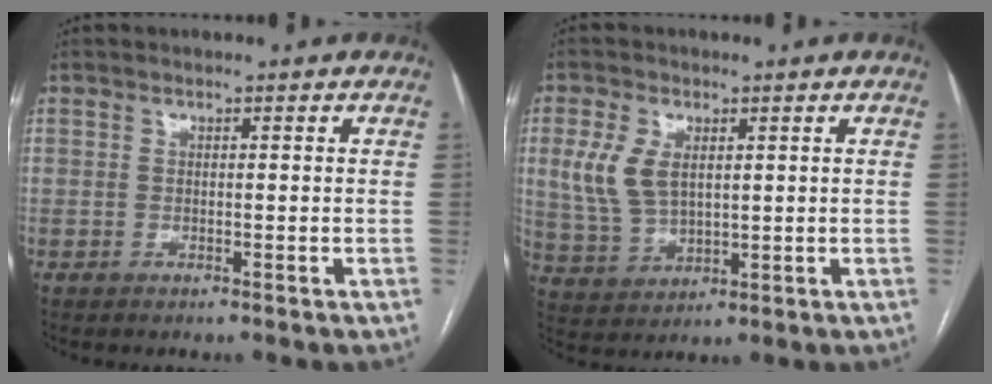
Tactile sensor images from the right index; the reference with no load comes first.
{"total": 7.5, "force": [1.9, 4.5, 5.6], "torque": [-0.134, 0.010, 0.047]}